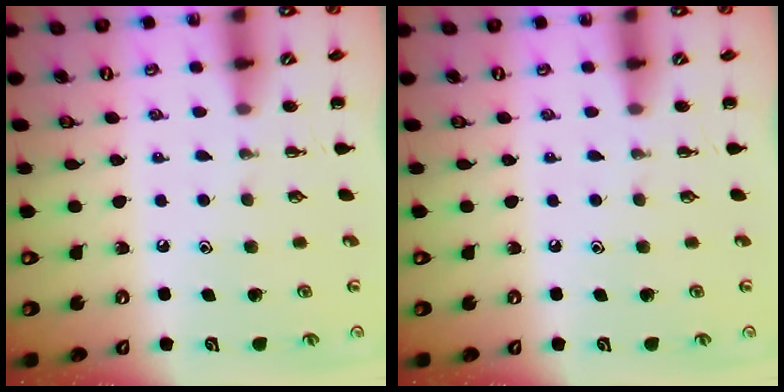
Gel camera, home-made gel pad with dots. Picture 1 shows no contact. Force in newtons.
{"total": 0.0}